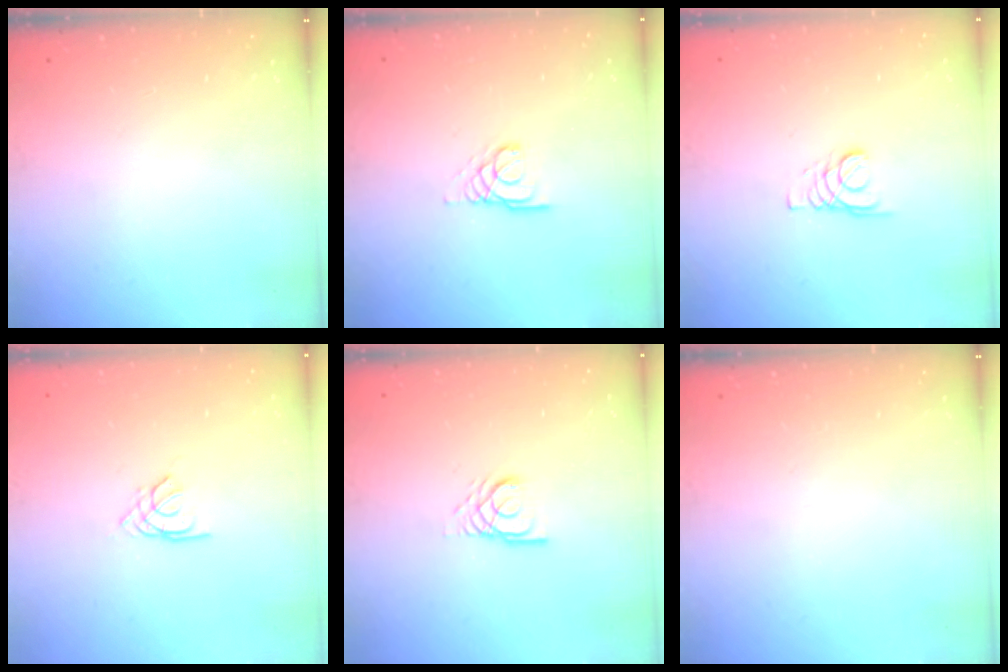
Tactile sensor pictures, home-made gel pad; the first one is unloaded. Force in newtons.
{"total": 3.0, "press": 3.0, "slide": 0.1}
{"total": 1.8, "press": 1.8, "slide": 0.2}
{"total": 2.3, "press": 2.3, "slide": 0.5}
{"total": 3.0, "press": 2.9, "slide": 0.3}
{"total": 0.0}